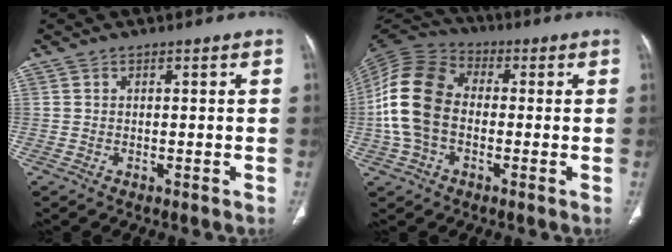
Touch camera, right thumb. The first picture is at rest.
{"total": 14.3, "force": [-1.2, 10.0, 10.1], "torque": [-0.207, 0.035, -0.030]}